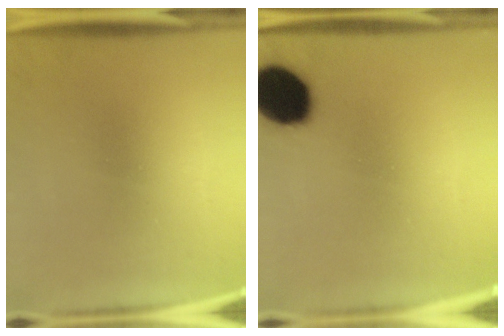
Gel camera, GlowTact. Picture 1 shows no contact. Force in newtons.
{"total": 16.3}